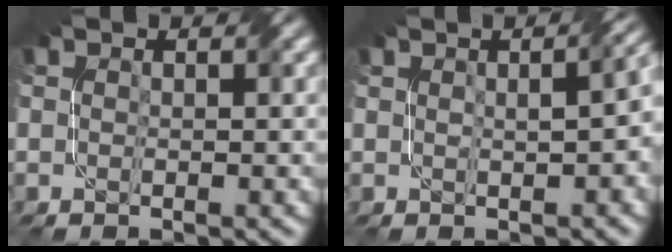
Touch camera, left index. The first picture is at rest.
{"total": 5.5, "force": [0.4, 2.6, 4.8], "torque": [-0.036, 0.014, 0.020]}